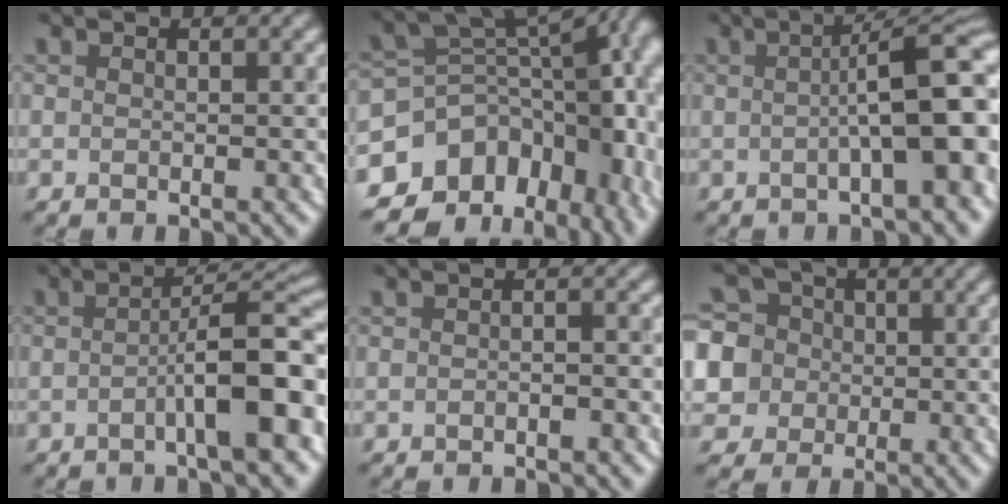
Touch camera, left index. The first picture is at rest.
{"total": 16.7, "force": [-5.8, 11.4, 10.7], "torque": [-0.157, -0.014, -0.065]}
{"total": 10.0, "force": [0.0, 3.0, 9.5], "torque": [-0.101, 0.016, -0.001]}
{"total": 7.5, "force": [-2.0, 1.6, 7.0], "torque": [-0.095, 0.020, -0.038]}
{"total": 0.9, "force": [-0.5, 0.2, 0.7], "torque": [-0.013, -0.002, -0.012]}
{"total": 8.5, "force": [1.2, 7.8, 3.0], "torque": [-0.084, 0.034, -0.001]}